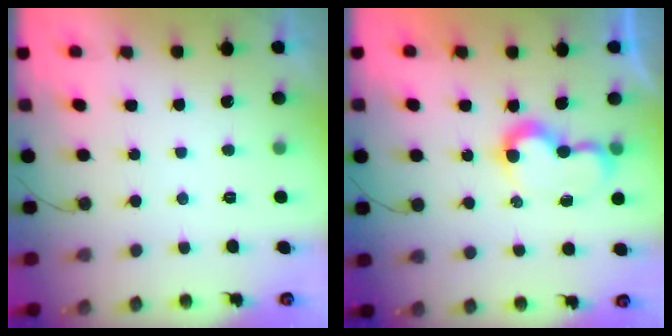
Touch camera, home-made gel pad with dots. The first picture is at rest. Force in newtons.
{"total": 7.4, "press": 7.3, "slide": 0.7}